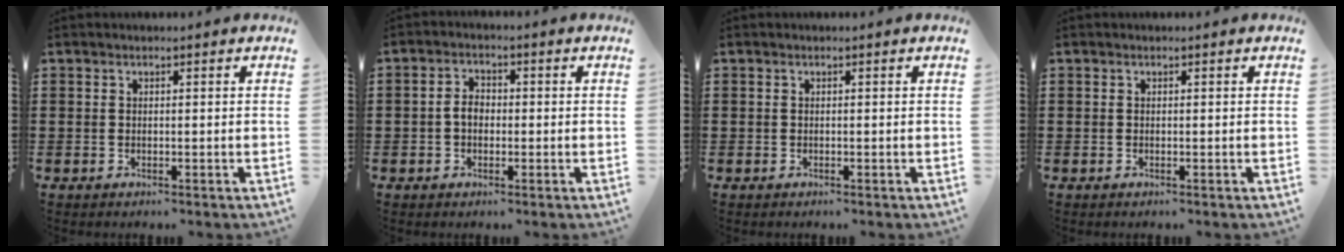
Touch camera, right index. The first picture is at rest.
{"total": 2.8, "force": [-0.4, 1.9, 2.1], "torque": [-0.040, 0.006, -0.010]}
{"total": 0.0}
{"total": 0.0}